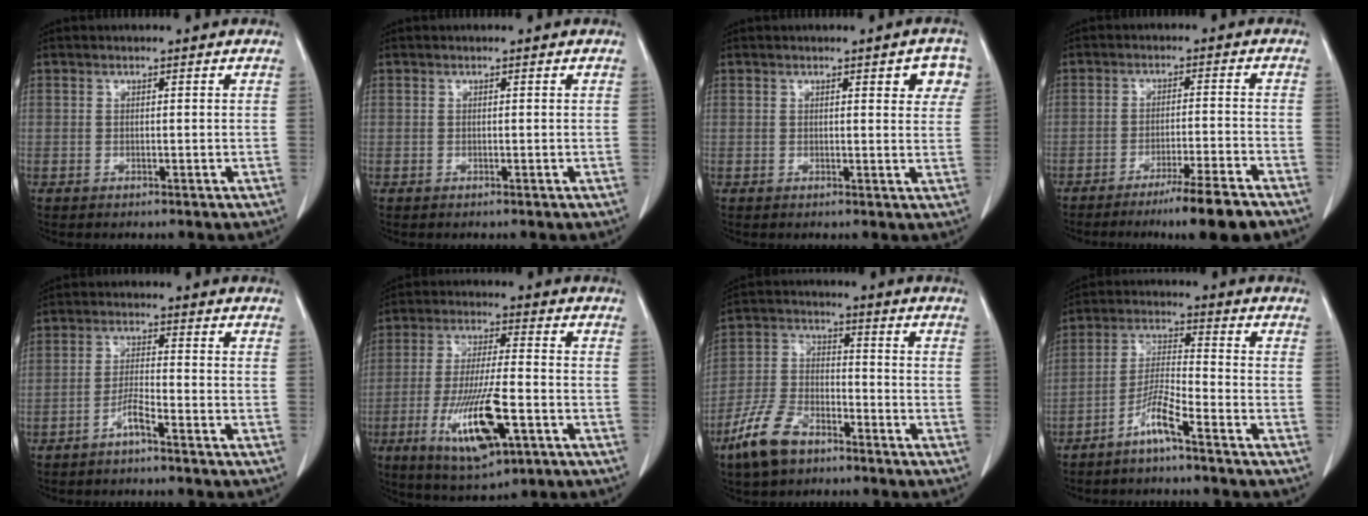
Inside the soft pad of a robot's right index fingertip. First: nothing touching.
{"total": 0.0}
{"total": 4.1, "force": [1.9, 1.3, 3.4], "torque": [-0.030, 0.004, 0.017]}
{"total": 8.9, "force": [-6.8, -0.6, 5.7], "torque": [-0.076, -0.020, -0.109]}
{"total": 3.1, "force": [-2.3, -0.2, 2.1], "torque": [-0.044, 0.002, -0.046]}
{"total": 13.5, "force": [-5.0, 2.7, 12.3], "torque": [-0.234, -0.019, -0.077]}
{"total": 9.8, "force": [-6.8, 4.3, 5.5], "torque": [-0.128, -0.005, -0.136]}
{"total": 5.9, "force": [-4.3, -0.3, 4.0], "torque": [-0.086, -0.004, -0.090]}